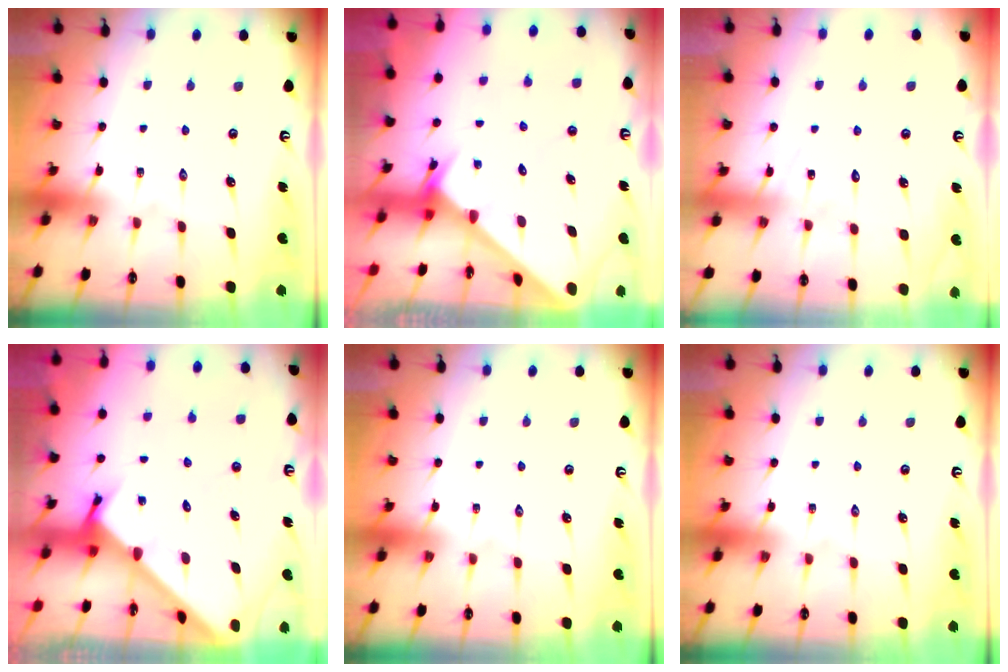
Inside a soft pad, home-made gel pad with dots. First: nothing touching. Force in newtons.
{"total": 2.0, "press": 2.0, "slide": 0.1}
{"total": 6.4, "press": 6.4, "slide": 0.5}
{"total": 2.6, "press": 2.6, "slide": 0.2}
{"total": 0.0}
{"total": 0.0}